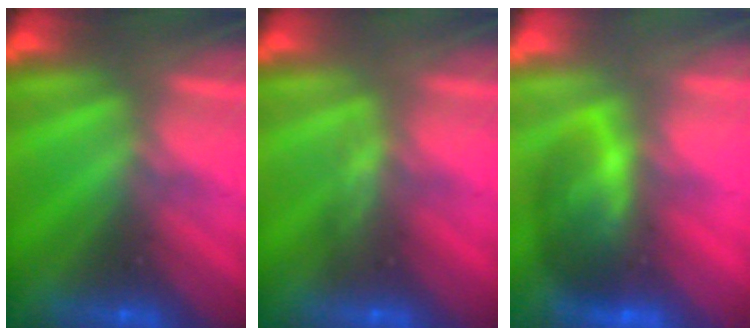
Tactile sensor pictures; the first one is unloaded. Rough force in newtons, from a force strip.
{"total": 3.4}
{"total": 7.4}